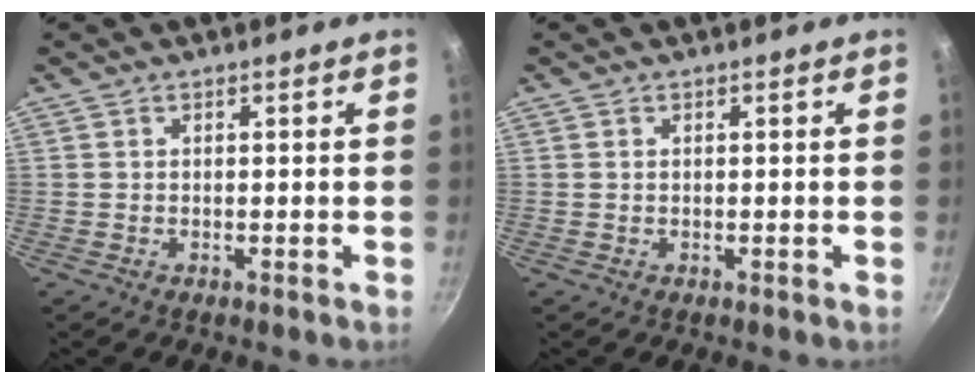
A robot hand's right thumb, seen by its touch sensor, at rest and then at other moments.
{"total": 0.0}